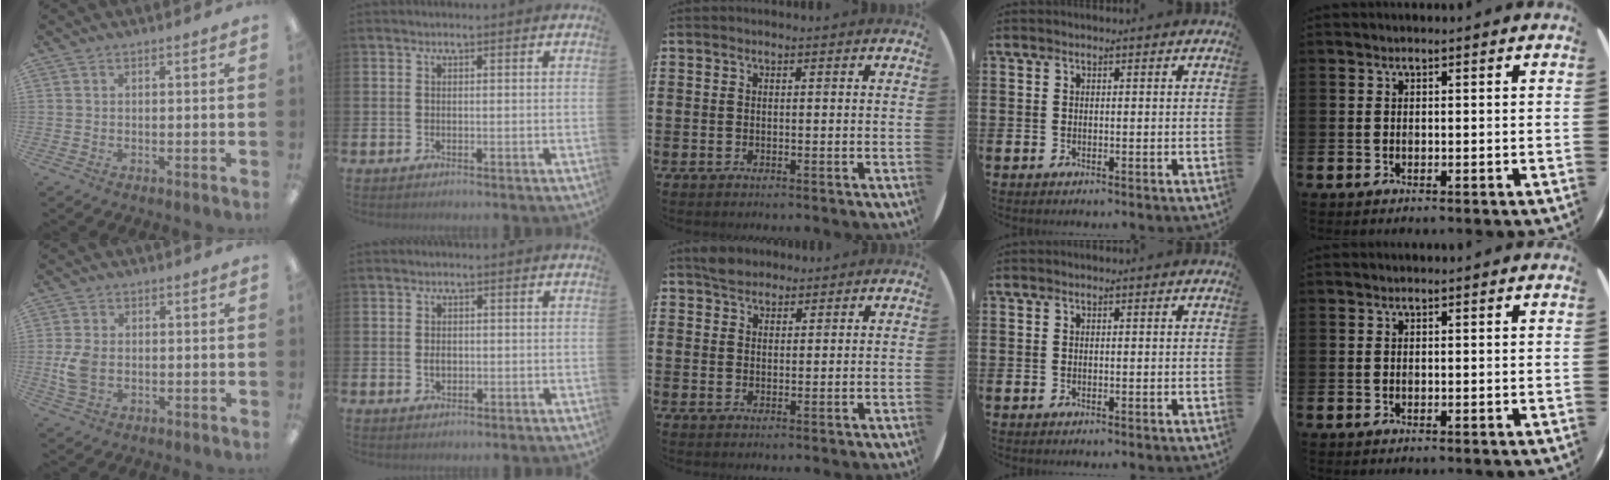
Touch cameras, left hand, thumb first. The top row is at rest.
{"thumb": {"total": 6.2, "force": [-0.6, 4.2, 4.5], "torque": [-0.094, -0.003, -0.014]}, "index": {"total": 1.6, "force": [0.0, 1.1, 1.1], "torque": [-0.008, 0.002, -0.005]}, "middle": {"total": 2.6, "force": [2.4, 1.1, 0.1], "torque": [0.000, 0.004, 0.045]}}